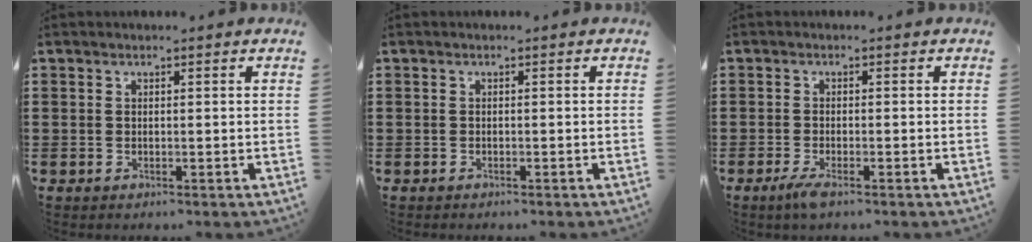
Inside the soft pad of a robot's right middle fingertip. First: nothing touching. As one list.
[{"total": 0.0}, {"total": 1.9, "force": [-1.0, 0.3, 1.6], "torque": [-0.034, -0.006, -0.020]}]